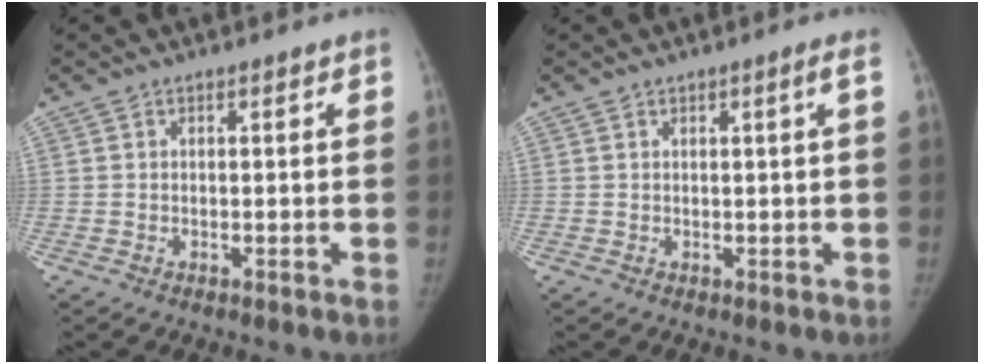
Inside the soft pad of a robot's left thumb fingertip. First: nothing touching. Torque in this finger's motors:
{"motor_torque": [-0.27, -0.28, 0.43, 0.29, -0.24]}